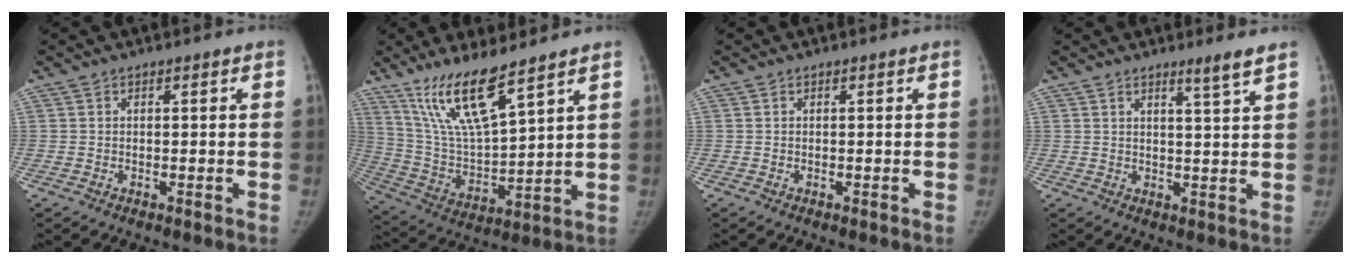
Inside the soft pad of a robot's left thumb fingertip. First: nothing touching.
{"total": 14.4, "force": [10.0, 2.5, 10.0], "torque": [-0.183, -0.058, 0.211]}
{"total": 0.0}
{"total": 3.6, "force": [2.7, -0.8, 2.3], "torque": [-0.036, -0.027, 0.044]}